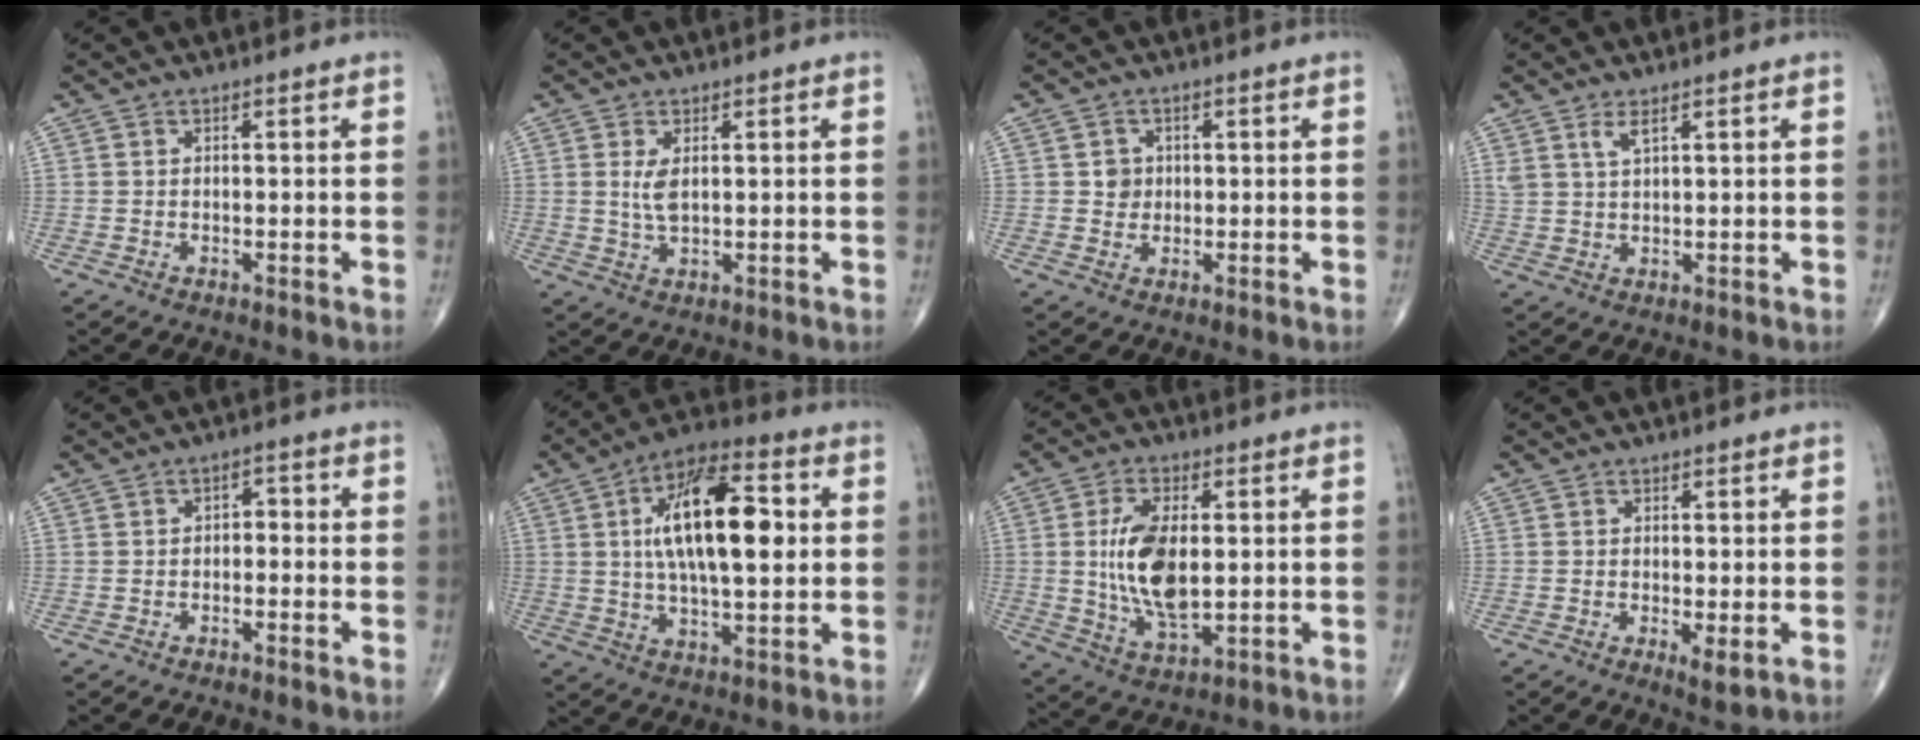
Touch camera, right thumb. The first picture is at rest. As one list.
[{"total": 3.4, "force": [0.8, 1.5, 3.0], "torque": [-0.059, -0.008, 0.023]}, {"total": 2.7, "force": [0.3, 2.5, 0.9], "torque": [0.002, 0.003, 0.003]}, {"total": 2.7, "force": [1.7, 0.7, 1.9], "torque": [-0.041, -0.009, 0.038]}, {"total": 2.3, "force": [-0.7, 1.7, 1.5], "torque": [-0.010, 0.019, -0.019]}, {"total": 19.5, "force": [3.2, 8.3, 17.3], "torque": [-0.277, 0.012, 0.048]}, {"total": 13.0, "force": [0.8, 6.4, 11.3], "torque": [-0.212, -0.013, 0.022]}, {"total": 2.7, "force": [-0.5, 0.8, 2.6], "torque": [-0.044, -0.011, -0.008]}]